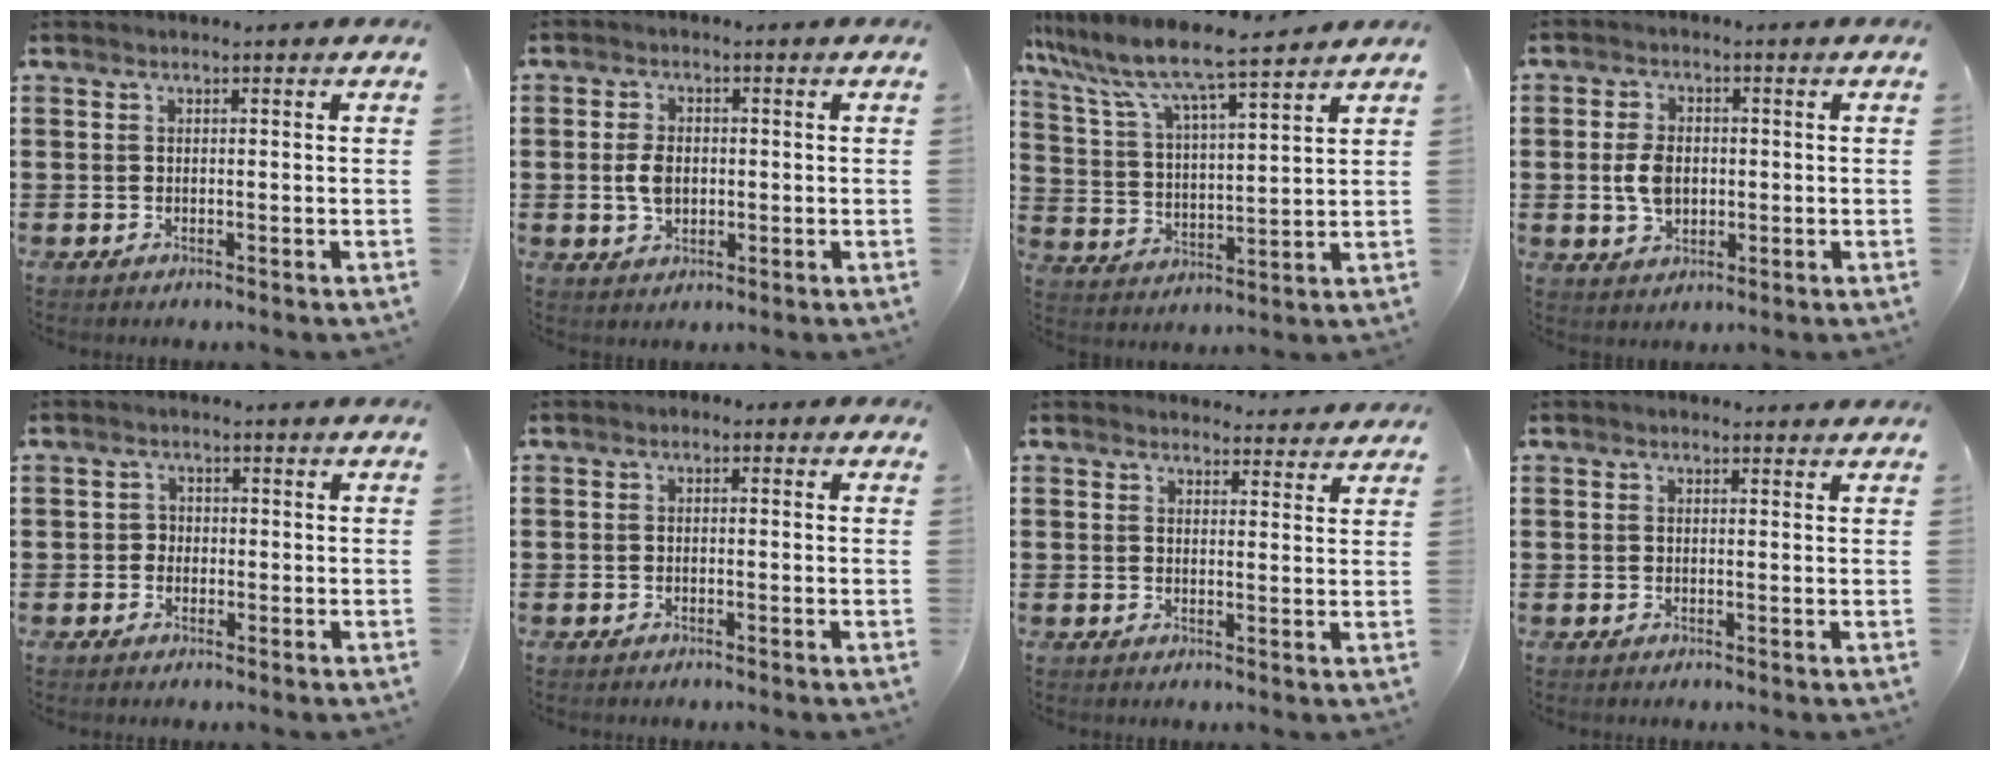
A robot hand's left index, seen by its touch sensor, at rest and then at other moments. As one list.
[{"total": 3.8, "force": [-0.1, 2.5, 2.9], "torque": [-0.073, 0.002, -0.007]}, {"total": 7.9, "force": [7.1, 0.1, 3.4], "torque": [-0.095, -0.044, 0.116]}, {"total": 5.0, "force": [-0.2, 3.3, 3.8], "torque": [-0.091, 0.004, -0.008]}, {"total": 1.6, "force": [-0.5, 1.5, 0.4], "torque": [-0.013, 0.006, -0.013]}, {"total": 1.0, "force": [-0.8, 0.6, 0.2], "torque": [-0.007, 0.004, -0.019]}, {"total": 2.7, "force": [2.7, 0.6, 0.1], "torque": [-0.001, -0.011, 0.049]}, {"total": 0.5, "force": [0.2, 0.4, 0.3], "torque": [-0.007, 0.003, 0.004]}]